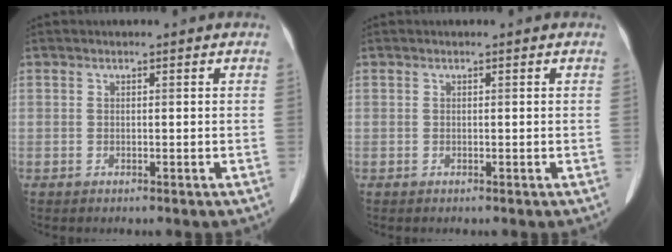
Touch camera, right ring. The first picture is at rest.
{"total": 0.0}